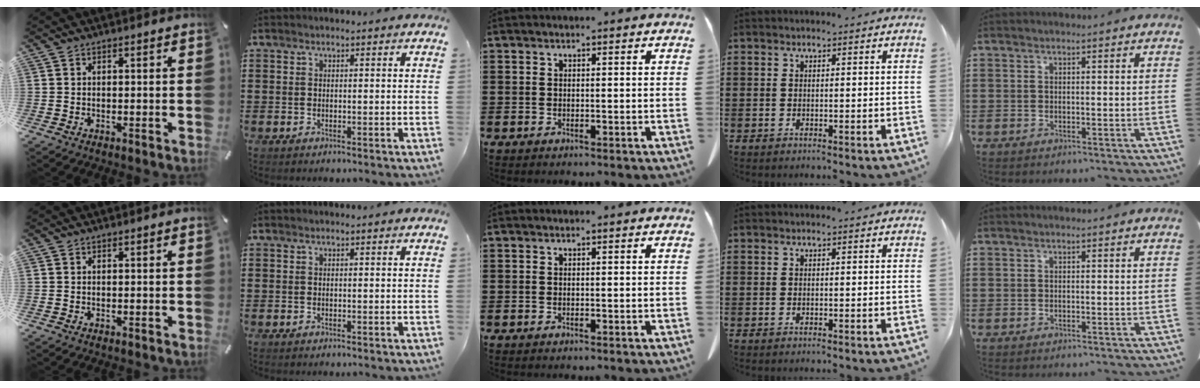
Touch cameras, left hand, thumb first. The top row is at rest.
{}